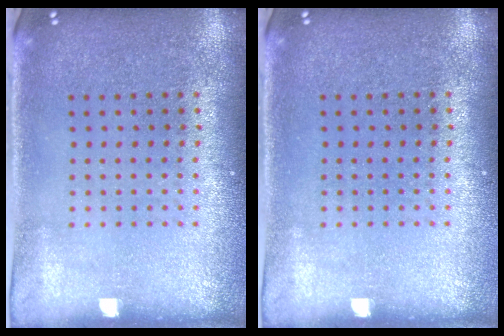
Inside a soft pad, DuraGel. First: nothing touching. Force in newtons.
{"total": 0.0}